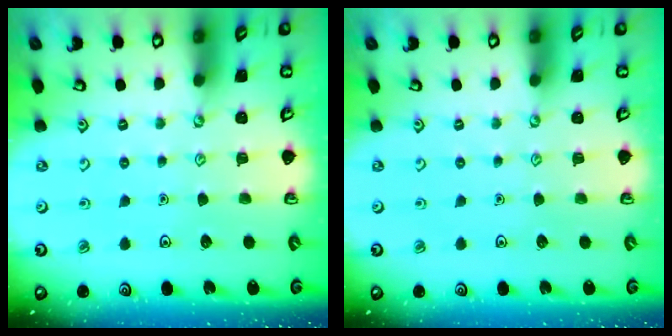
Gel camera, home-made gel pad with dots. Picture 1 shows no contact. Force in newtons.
{"total": 0.0}